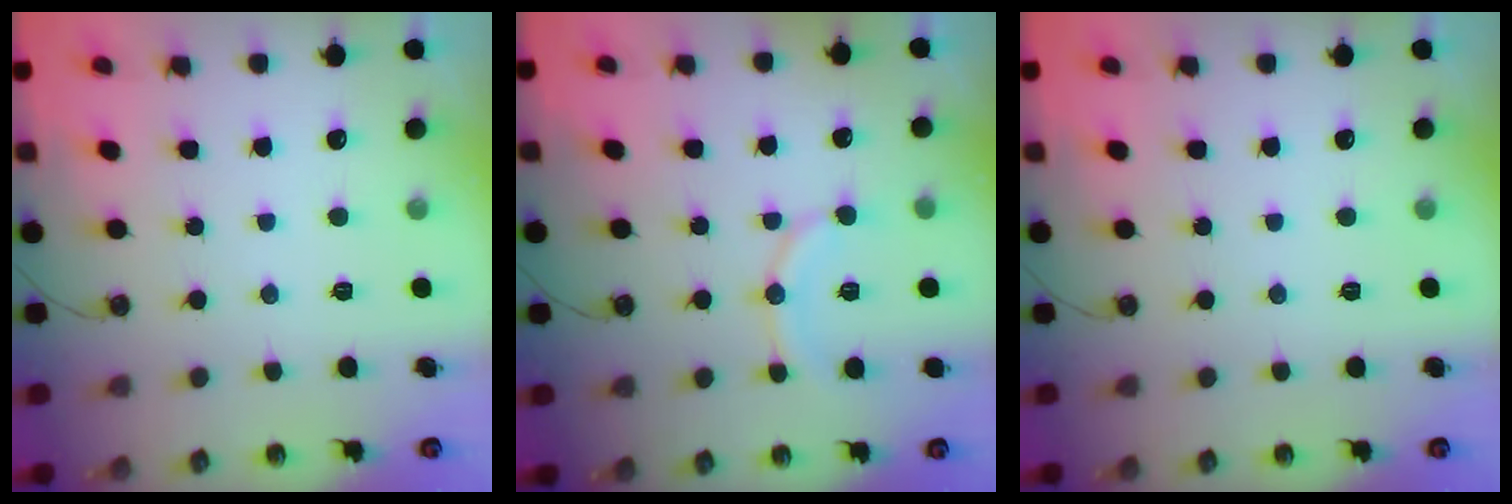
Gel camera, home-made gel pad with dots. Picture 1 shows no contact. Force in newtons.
{"total": 11.8, "press": 11.4, "slide": 3.1}
{"total": 0.0}